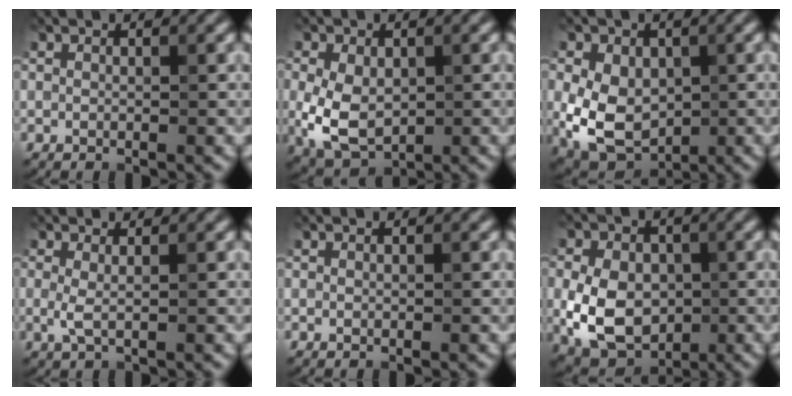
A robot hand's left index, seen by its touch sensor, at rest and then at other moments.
{"total": 5.8, "force": [-0.4, 4.0, 4.2], "torque": [-0.094, -0.008, -0.005]}
{"total": 7.7, "force": [-0.3, 5.7, 5.2], "torque": [-0.111, -0.014, -0.002]}
{"total": 1.4, "force": [0.1, 0.3, 1.4], "torque": [-0.030, -0.003, 0.002]}
{"total": 0.0}
{"total": 7.9, "force": [-0.9, 5.8, 5.4], "torque": [-0.108, -0.008, -0.024]}